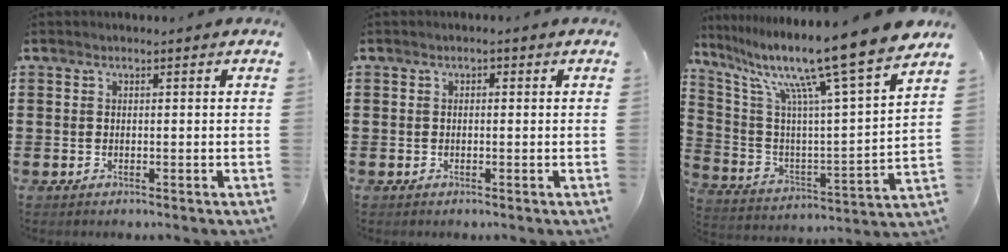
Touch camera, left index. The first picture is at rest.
{"total": 0.6, "force": [-0.2, 0.5, 0.2], "torque": [-0.007, 0.002, -0.006]}
{"total": 14.6, "force": [11.3, -0.4, 9.1], "torque": [-0.194, -0.080, 0.175]}